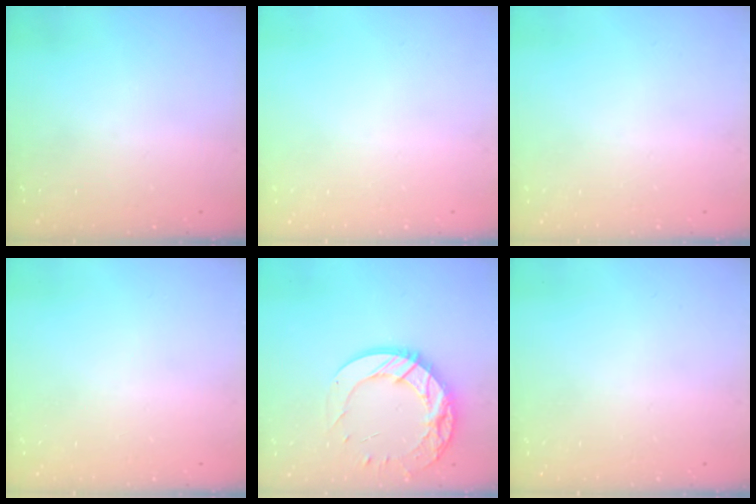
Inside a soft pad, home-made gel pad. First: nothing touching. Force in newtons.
{"total": 0.0}
{"total": 0.0}
{"total": 0.0}
{"total": 16.6, "press": 16.5, "slide": 1.2}
{"total": 0.0}